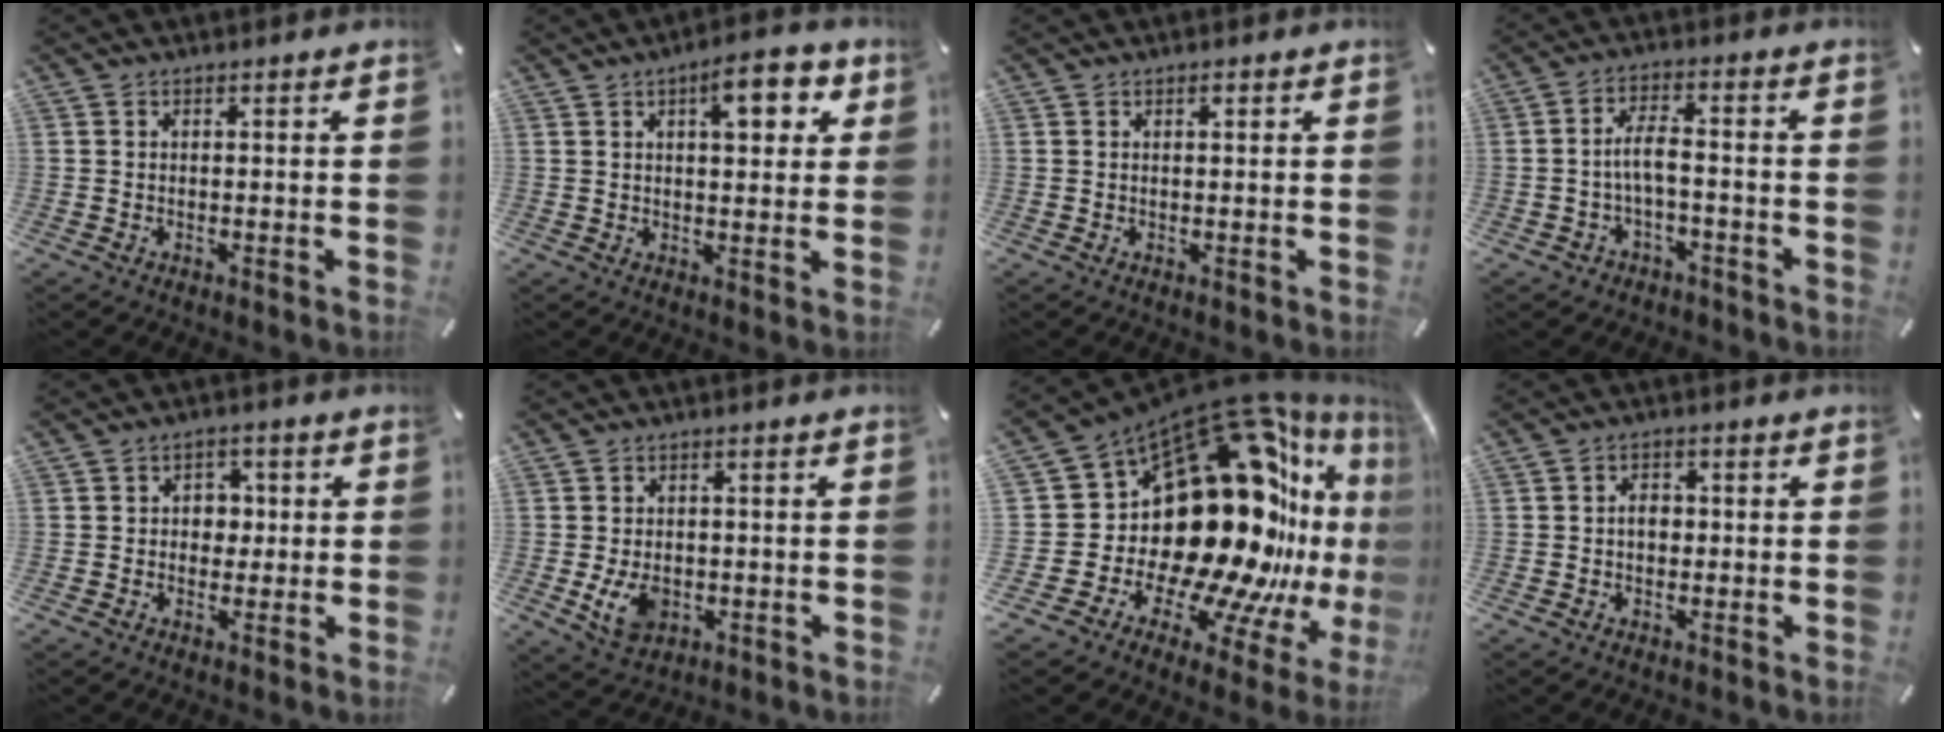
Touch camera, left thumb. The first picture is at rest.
{"total": 8.6, "force": [3.8, 3.6, 6.9], "torque": [-0.085, -0.014, 0.054]}
{"total": 0.7, "force": [0.3, 0.3, 0.6], "torque": [-0.012, 0.002, 0.005]}
{"total": 5.8, "force": [-1.4, 3.2, 4.6], "torque": [-0.098, 0.014, -0.031]}
{"total": 5.0, "force": [-0.1, 4.4, 2.4], "torque": [-0.030, 0.004, -0.008]}
{"total": 6.8, "force": [-1.3, 5.1, 4.4], "torque": [-0.084, -0.004, -0.024]}
{"total": 37.8, "force": [6.6, 21.9, 30.1], "torque": [-0.425, -0.165, 0.193]}
{"total": 3.7, "force": [-0.5, 2.8, 2.4], "torque": [-0.038, 0.004, -0.012]}